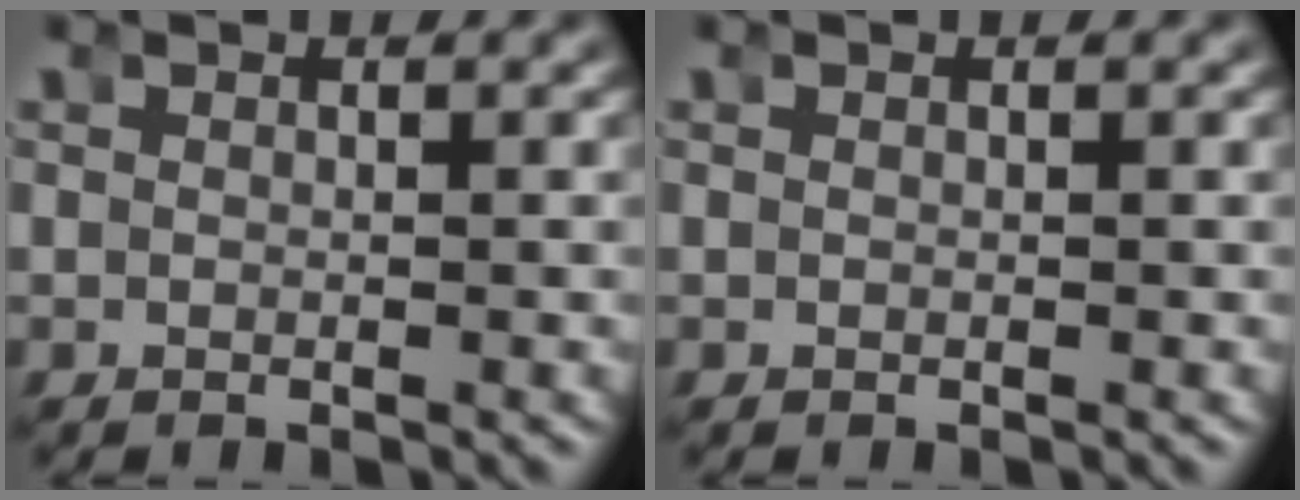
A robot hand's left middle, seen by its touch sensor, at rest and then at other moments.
{"total": 0.0}